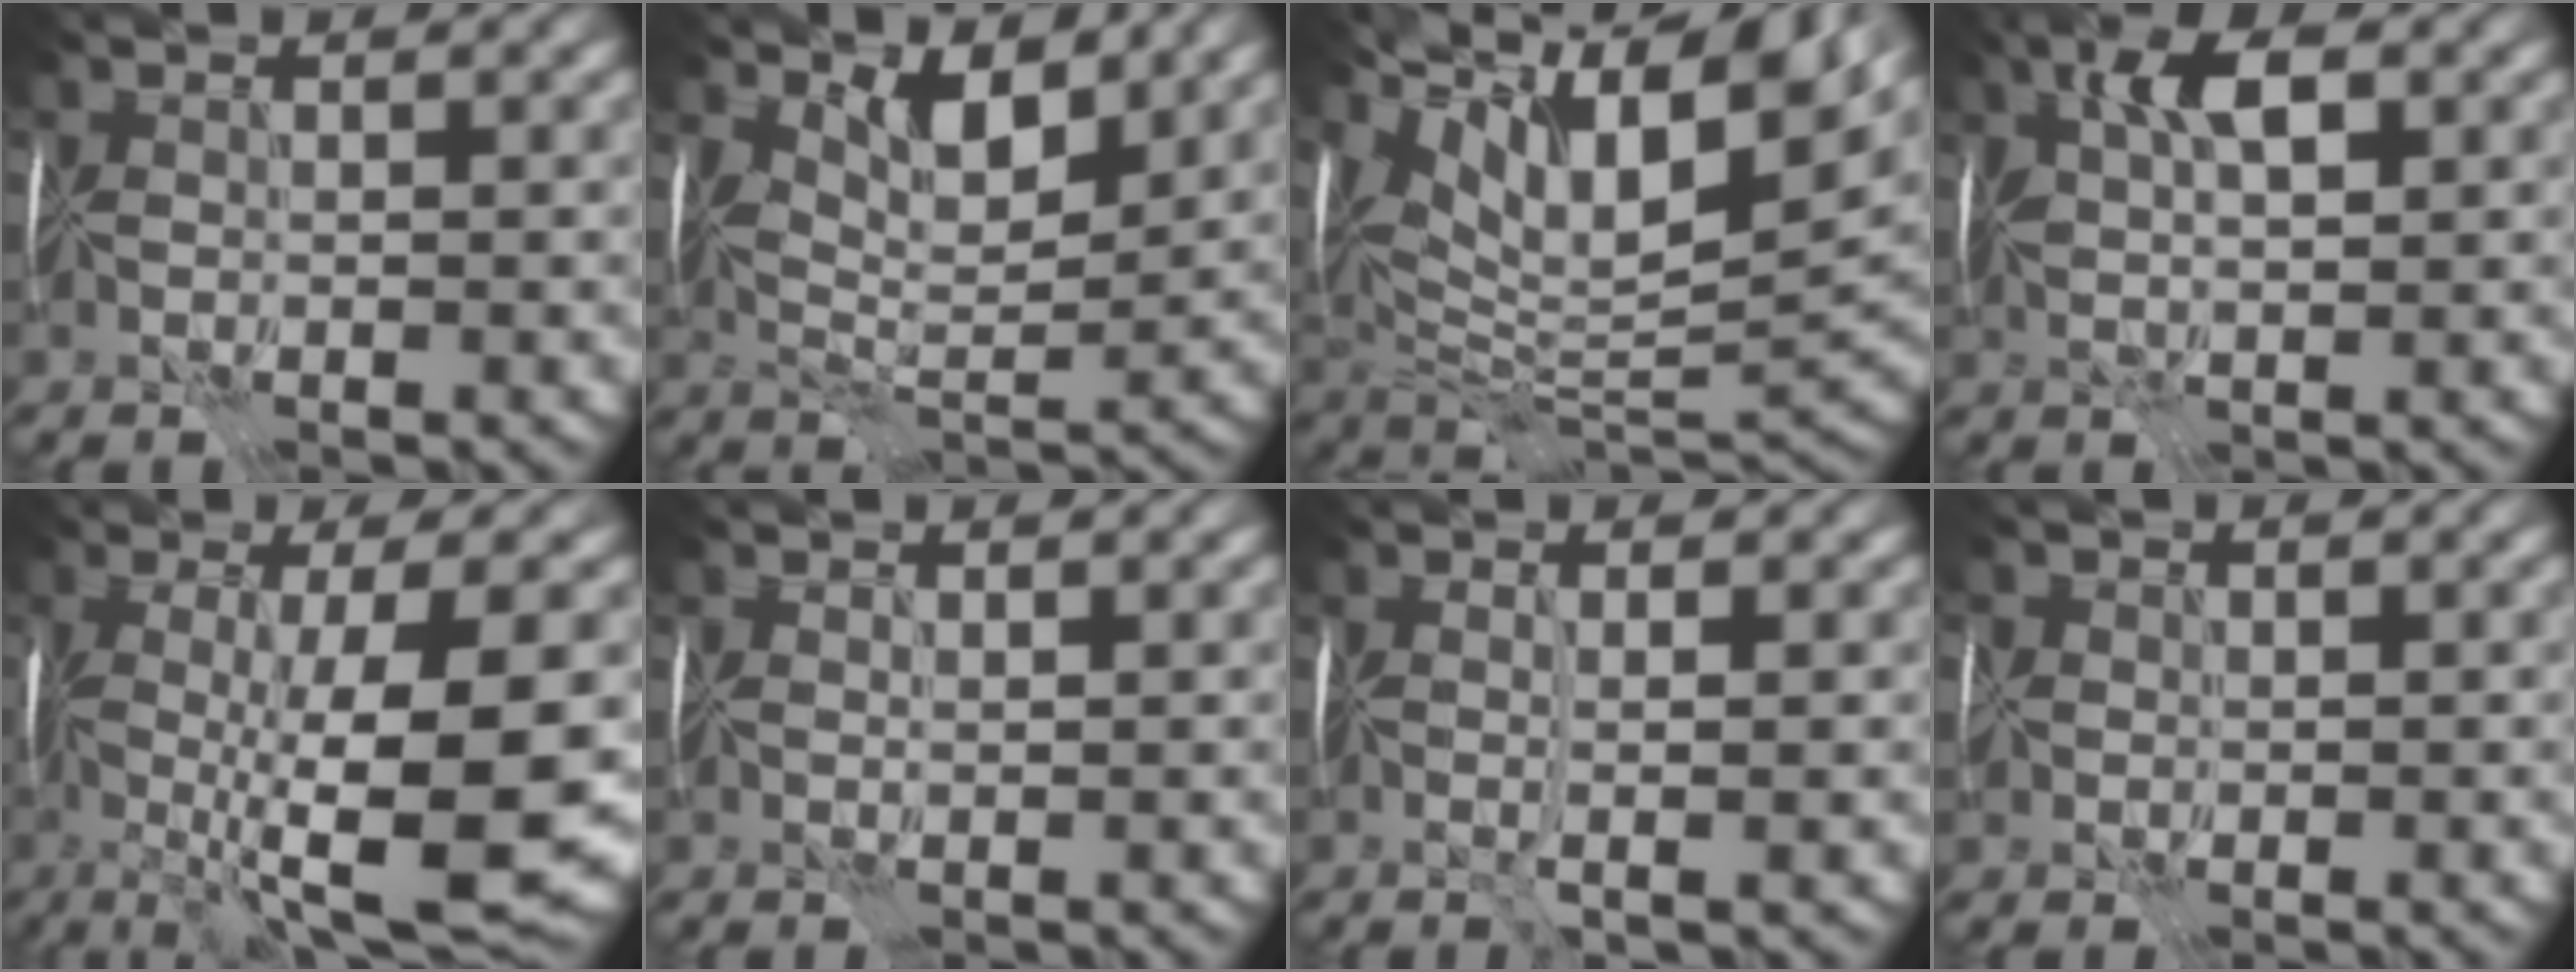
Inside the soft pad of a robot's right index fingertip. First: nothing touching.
{"total": 5.1, "force": [2.8, 2.1, 3.8], "torque": [-0.069, -0.009, 0.049]}
{"total": 14.8, "force": [7.5, 5.9, 11.3], "torque": [-0.211, 0.032, 0.134]}
{"total": 6.0, "force": [2.2, 2.5, 5.0], "torque": [-0.094, 0.013, 0.034]}
{"total": 13.5, "force": [-2.2, 3.1, 13.0], "torque": [-0.210, -0.016, -0.025]}
{"total": 1.0, "force": [0.8, 0.3, 0.6], "torque": [-0.009, 0.001, 0.011]}
{"total": 1.6, "force": [0.1, 0.0, 1.6], "torque": [-0.024, -0.001, -0.002]}
{"total": 1.7, "force": [0.0, 1.7, 0.4], "torque": [-0.002, 0.009, -0.001]}